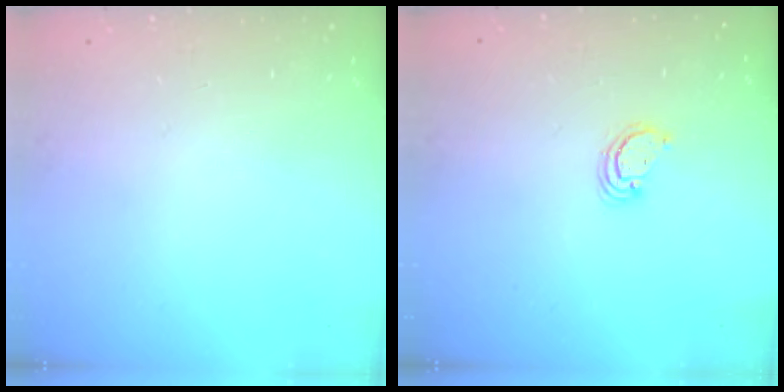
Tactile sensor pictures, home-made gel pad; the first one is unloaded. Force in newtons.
{"total": 2.6, "press": 2.6, "slide": 0.3}